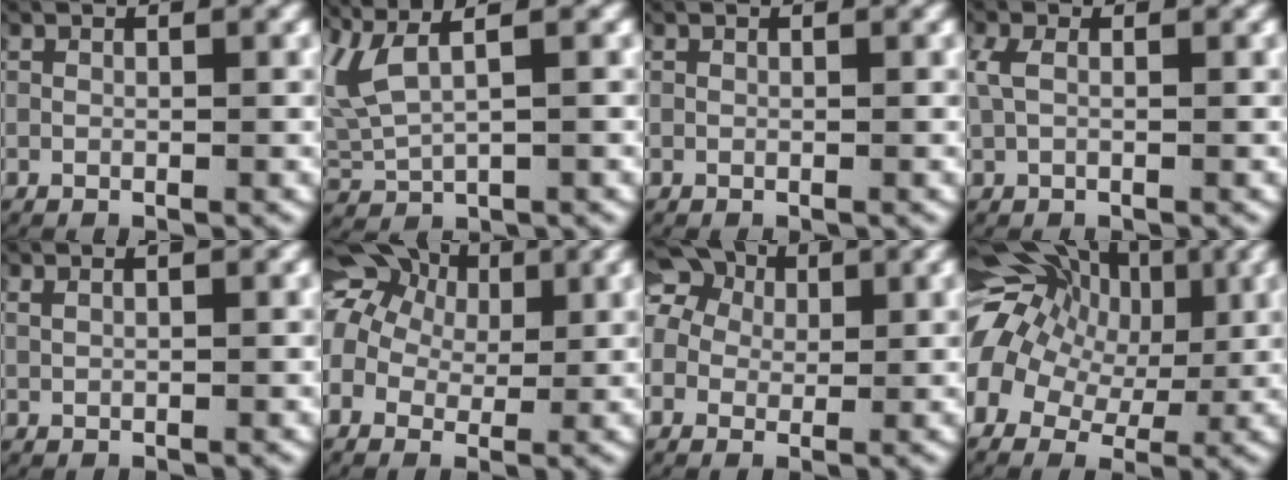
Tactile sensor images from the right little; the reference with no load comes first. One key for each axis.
{"total": 4.7, "fx": 2.2, "fy": 2.2, "fz": 3.5, "tx": -0.091, "ty": 0.008, "tz": 0.042}
{"total": 0.0}
{"total": 1.4, "fx": 0.5, "fy": 0.6, "fz": 1.1, "tx": -0.033, "ty": 0.002, "tz": 0.011}
{"total": 0.8, "fx": 0.7, "fy": 0.0, "fz": 0.3, "tx": -0.008, "ty": -0.001, "tz": 0.017}
{"total": 9.3, "fx": 3.0, "fy": 7.4, "fz": 4.9, "tx": -0.114, "ty": 0.008, "tz": 0.034}
{"total": 8.9, "fx": 3.2, "fy": 7.3, "fz": 4.0, "tx": -0.099, "ty": 0.006, "tz": 0.034}
{"total": 11.8, "fx": 2.4, "fy": 9.3, "fz": 6.9, "tx": -0.151, "ty": 0.002, "tz": 0.032}